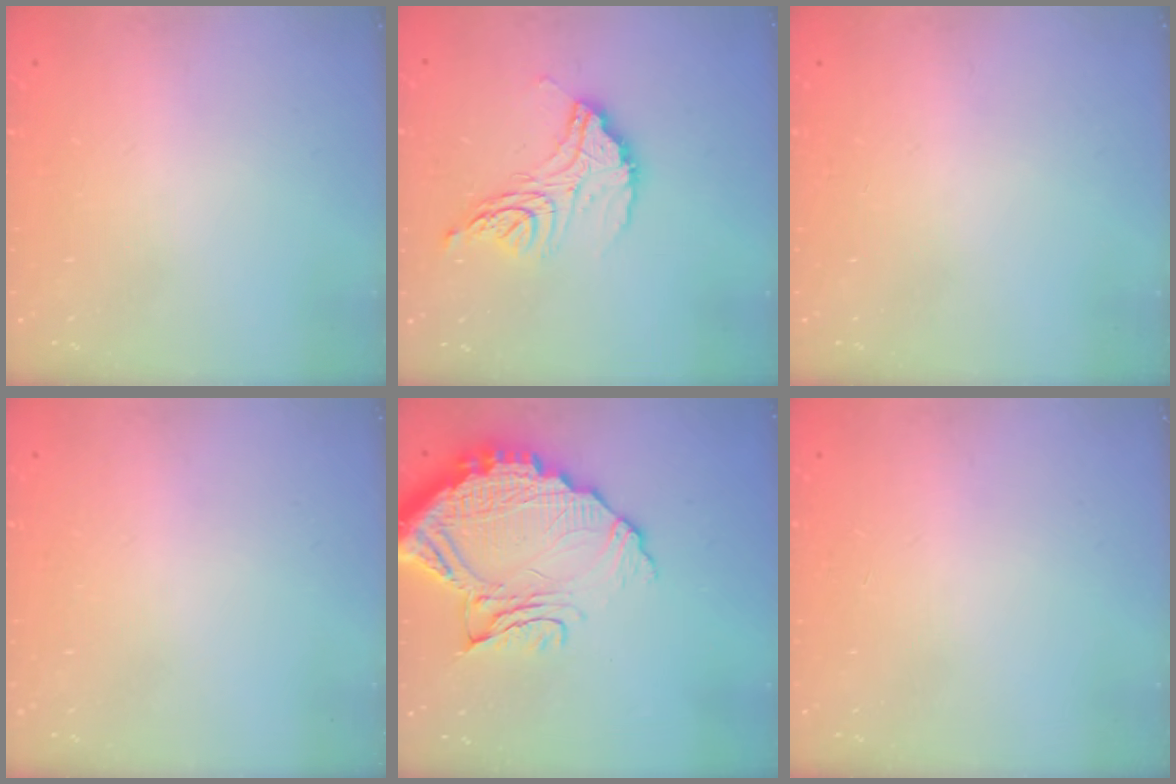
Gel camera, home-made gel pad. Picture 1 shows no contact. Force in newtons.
{"total": 14.4, "press": 14.4, "slide": 1.1}
{"total": 0.0}
{"total": 0.0}
{"total": 17.4, "press": 17.4, "slide": 1.5}
{"total": 0.0}